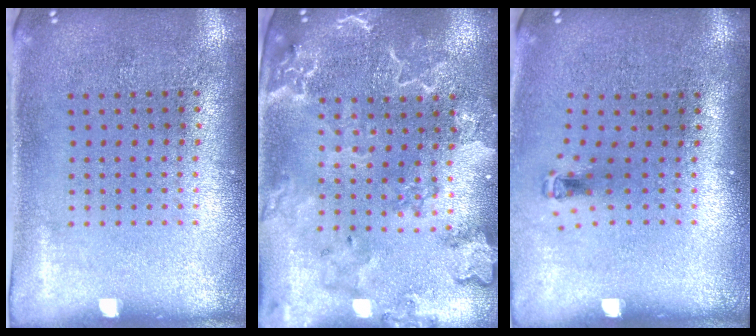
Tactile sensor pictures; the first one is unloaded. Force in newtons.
{"total": 2.6, "press": 2.5, "slide": 0.9}
{"total": 0.6, "press": 0.3, "slide": 0.5}